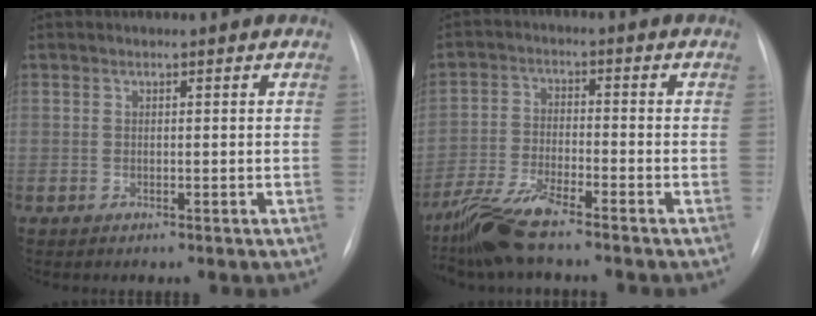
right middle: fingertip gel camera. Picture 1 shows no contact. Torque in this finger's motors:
{"motor_torque": [0.15, -0.31, 0.37, 0.05]}